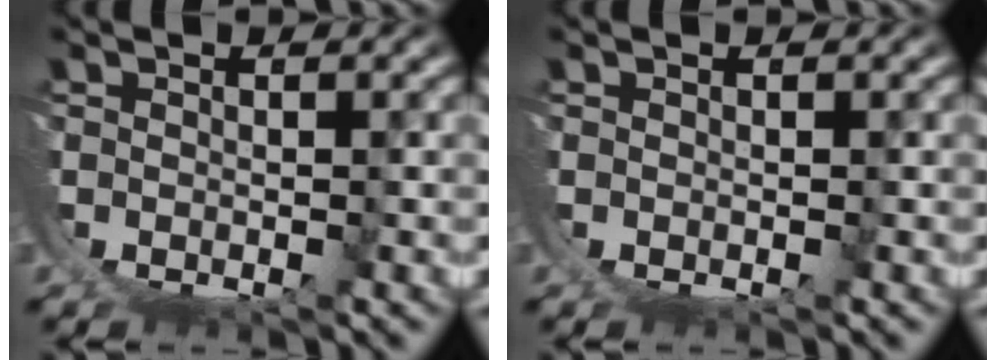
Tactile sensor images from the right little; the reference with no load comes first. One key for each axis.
{"total": 0.0}